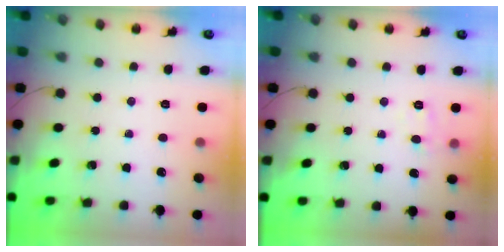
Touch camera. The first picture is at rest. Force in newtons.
{"total": 5.3, "press": 5.2, "slide": 1.1}